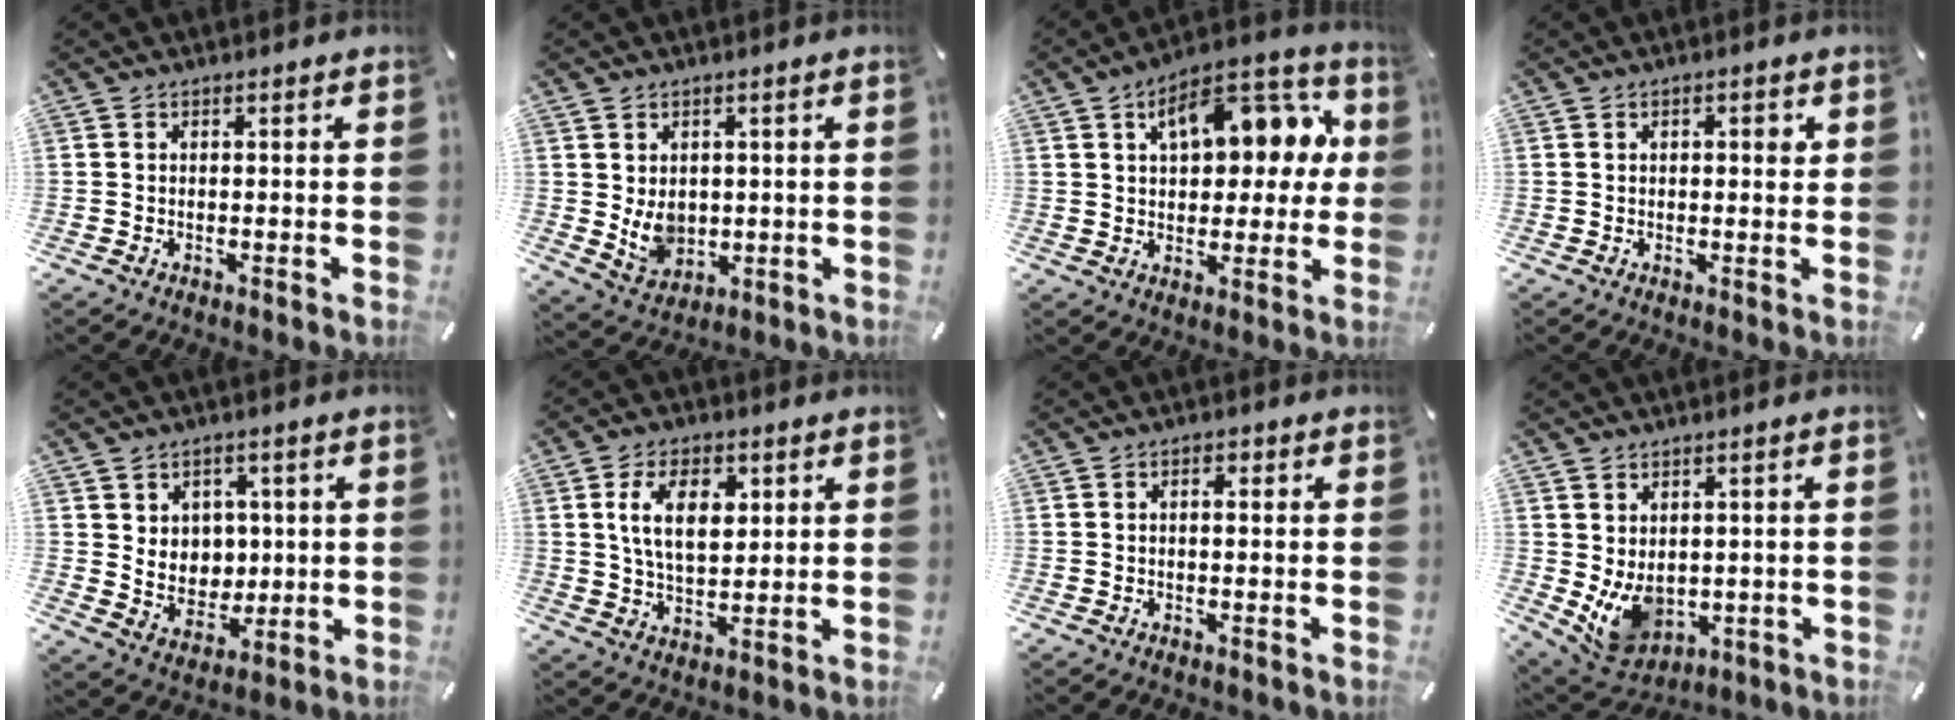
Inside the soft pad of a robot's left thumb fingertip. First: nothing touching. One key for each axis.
{"total": 6.7, "fx": 0.9, "fy": 5.8, "fz": 3.4, "tx": -0.056, "ty": -0.012, "tz": 0.014}
{"total": 16.0, "fx": 6.3, "fy": 8.9, "fz": 11.7, "tx": -0.164, "ty": -0.021, "tz": 0.105}
{"total": 2.2, "fx": 0.6, "fy": 1.1, "fz": 1.8, "tx": -0.021, "ty": 0.001, "tz": 0.004}
{"total": 7.5, "fx": 2.6, "fy": 6.8, "fz": 1.5, "tx": -0.024, "ty": -0.021, "tz": 0.052}
{"total": 11.2, "fx": 3.6, "fy": 6.8, "fz": 8.2, "tx": -0.152, "ty": -0.001, "tz": 0.059}
{"total": 1.7, "fx": 0.1, "fy": 1.0, "fz": 1.3, "tx": -0.018, "ty": 0.001, "tz": -0.001}
{"total": 8.2, "fx": 0.3, "fy": 6.9, "fz": 4.5, "tx": -0.098, "ty": -0.018, "tz": 0.011}